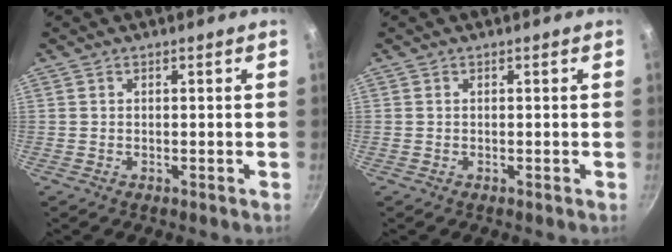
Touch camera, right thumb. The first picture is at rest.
{"total": 0.0}